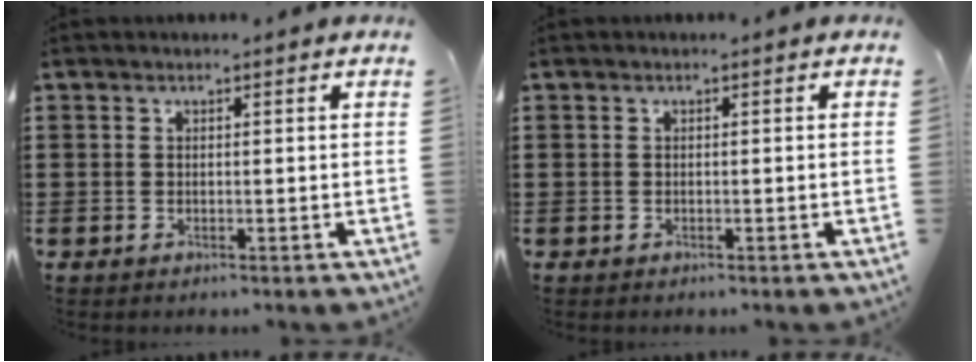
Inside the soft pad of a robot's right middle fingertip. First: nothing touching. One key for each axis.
{"total": 0.0}